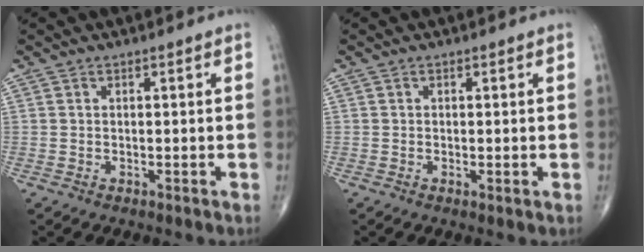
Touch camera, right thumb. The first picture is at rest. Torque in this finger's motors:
{"motor_torque": [-0.19, -0.03, -0.03, -0.14, -0.04]}